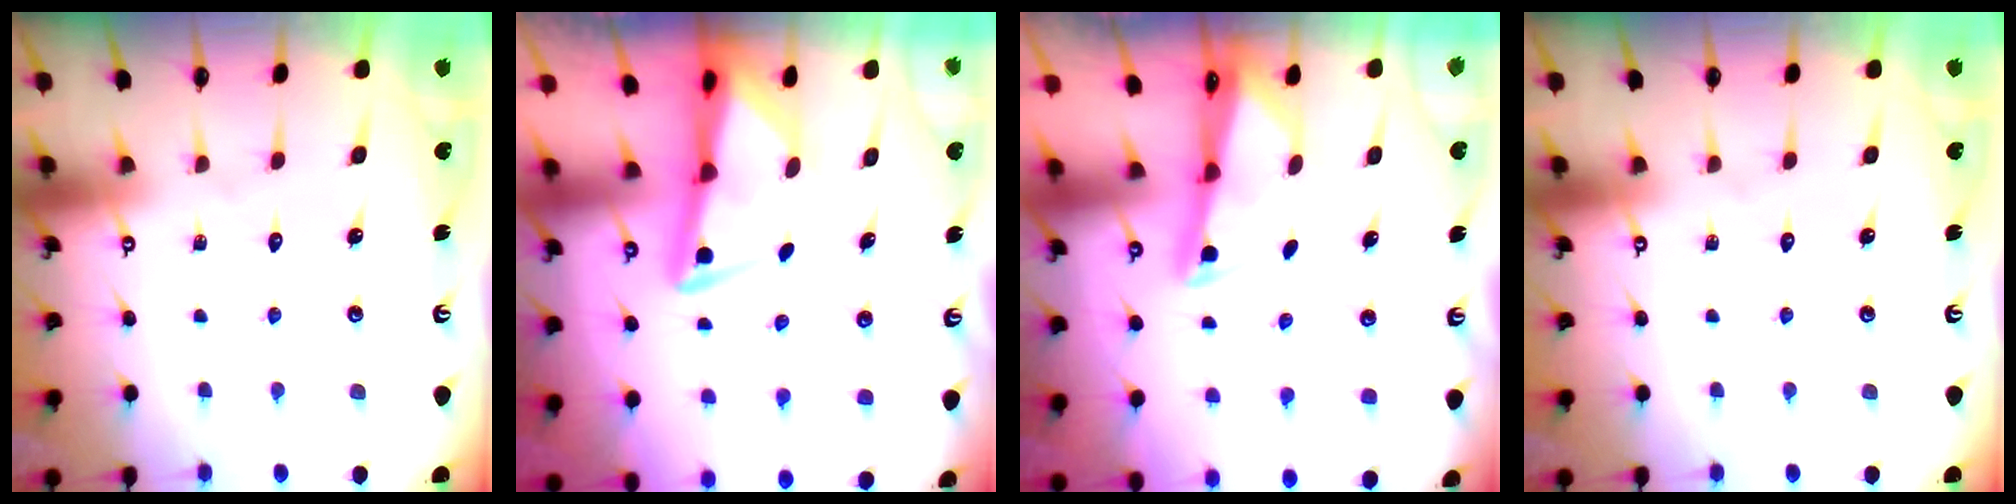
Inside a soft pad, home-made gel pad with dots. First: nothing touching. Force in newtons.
{"total": 3.1, "press": 3.0, "slide": 0.6}
{"total": 2.0, "press": 2.0, "slide": 0.4}
{"total": 0.0}